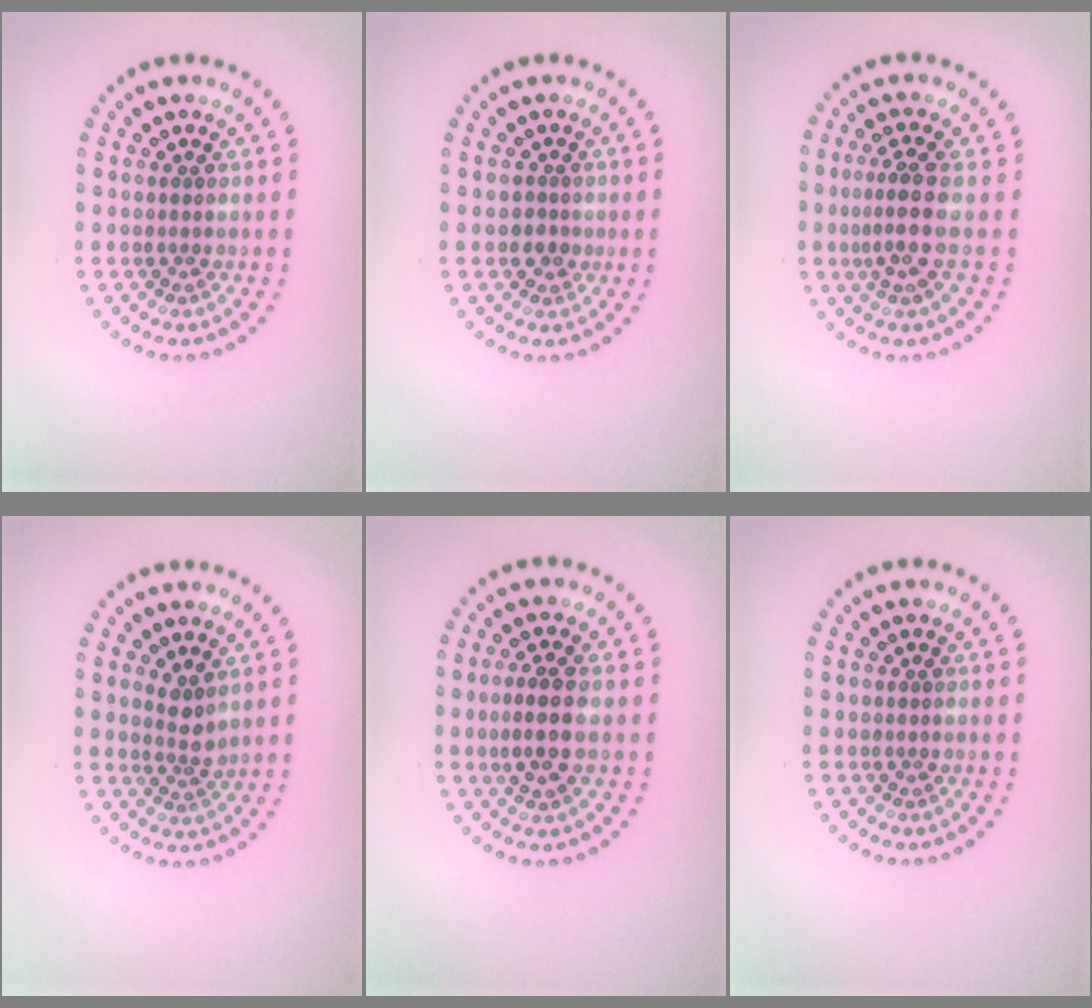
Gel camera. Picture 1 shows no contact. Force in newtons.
{"total": 1.2, "press": 1.0, "slide": 0.6}
{"total": 3.0, "press": 2.1, "slide": 2.1}
{"total": 1.9, "press": 1.4, "slide": 1.3}
{"total": 3.0, "press": 2.9, "slide": 0.9}
{"total": 0.0}